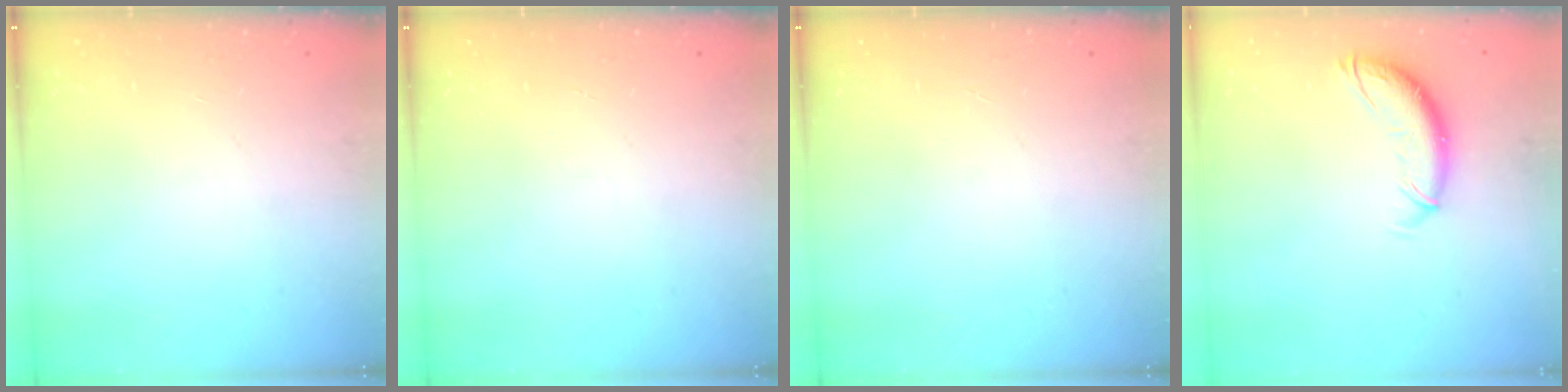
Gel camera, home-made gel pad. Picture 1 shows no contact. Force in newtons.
{"total": 0.0}
{"total": 0.0}
{"total": 10.7, "press": 10.6, "slide": 1.5}